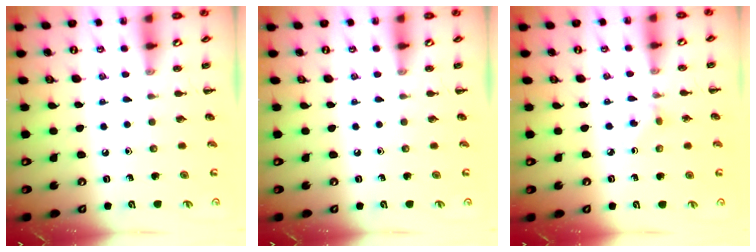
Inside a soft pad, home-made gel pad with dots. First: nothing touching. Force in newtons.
{"total": 0.0}
{"total": 3.0, "press": 2.7, "slide": 1.2}